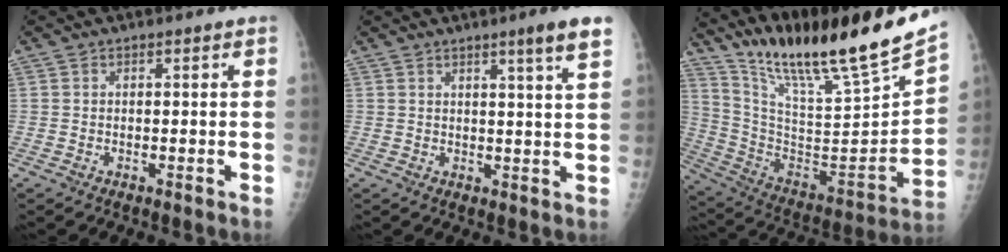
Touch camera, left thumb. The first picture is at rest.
{"total": 5.7, "force": [3.5, -0.6, 4.5], "torque": [-0.063, -0.023, 0.047]}
{"total": 26.4, "force": [21.6, 2.3, 15.1], "torque": [-0.231, -0.117, 0.363]}